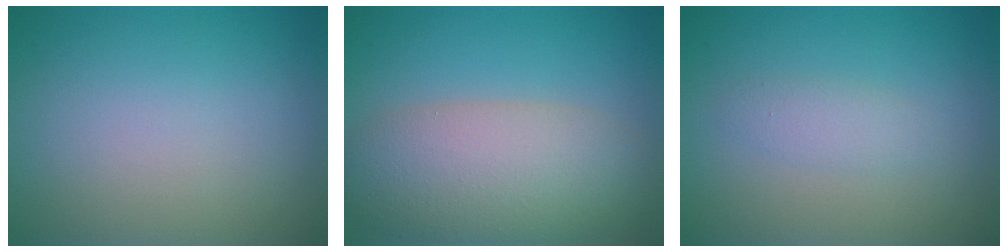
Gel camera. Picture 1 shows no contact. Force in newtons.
{"total": 7.5, "press": 7.5, "slide": 0.5}
{"total": 1.4, "press": 1.4, "slide": 0.0}